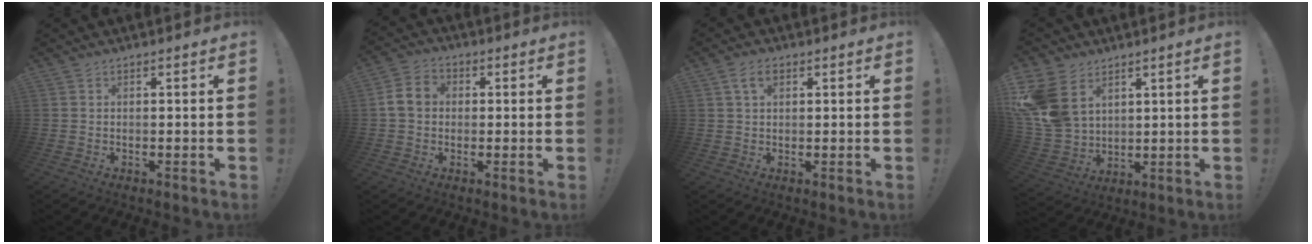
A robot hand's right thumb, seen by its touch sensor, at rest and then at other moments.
{"total": 7.9, "force": [0.3, 6.5, 4.5], "torque": [-0.079, 0.022, 0.010]}
{"total": 4.4, "force": [1.8, 2.6, 3.0], "torque": [-0.048, 0.000, 0.033]}
{"total": 14.8, "force": [5.7, 11.0, 8.1], "torque": [-0.166, -0.026, 0.118]}